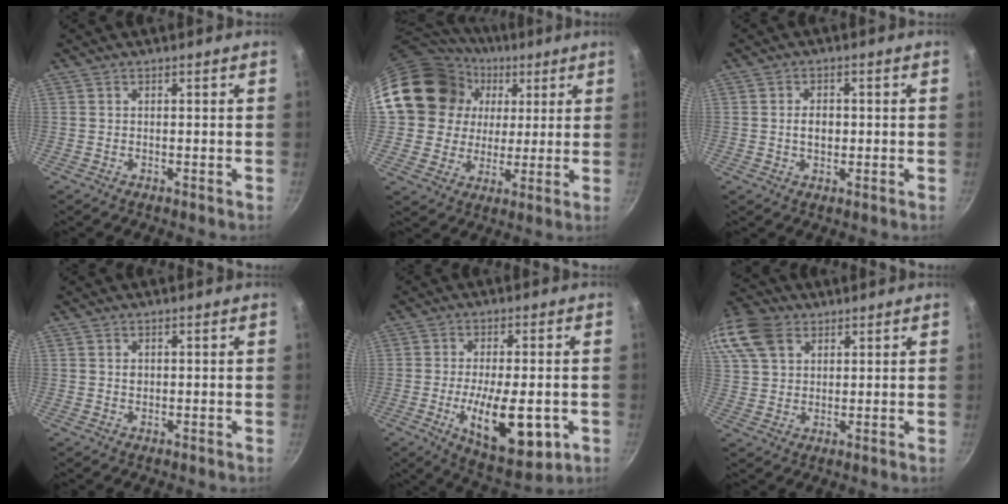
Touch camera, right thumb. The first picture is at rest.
{"total": 19.7, "force": [5.4, 17.1, 8.1], "torque": [-0.136, 0.017, 0.099]}
{"total": 3.4, "force": [-0.1, 2.4, 2.4], "torque": [-0.027, 0.004, -0.002]}
{"total": 1.0, "force": [0.2, 0.8, 0.5], "torque": [-0.005, -0.001, 0.004]}
{"total": 15.4, "force": [-4.0, 6.2, 13.5], "torque": [-0.191, 0.000, -0.051]}
{"total": 16.7, "force": [7.8, 11.8, 8.8], "torque": [-0.208, 0.026, 0.148]}